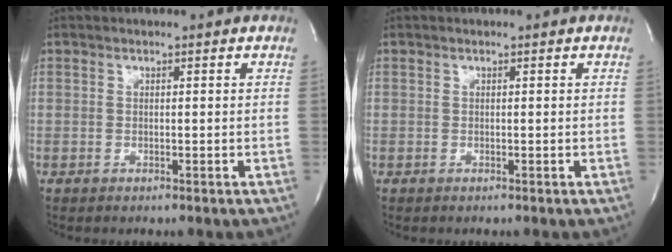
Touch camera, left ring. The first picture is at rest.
{"total": 0.0}